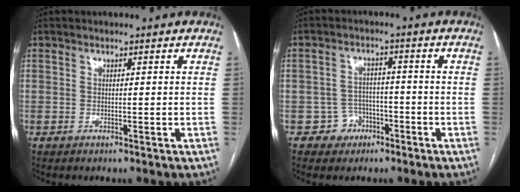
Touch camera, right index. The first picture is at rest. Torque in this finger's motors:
{"motor_torque": [-0.03, -0.02, -0.24, -0.12]}